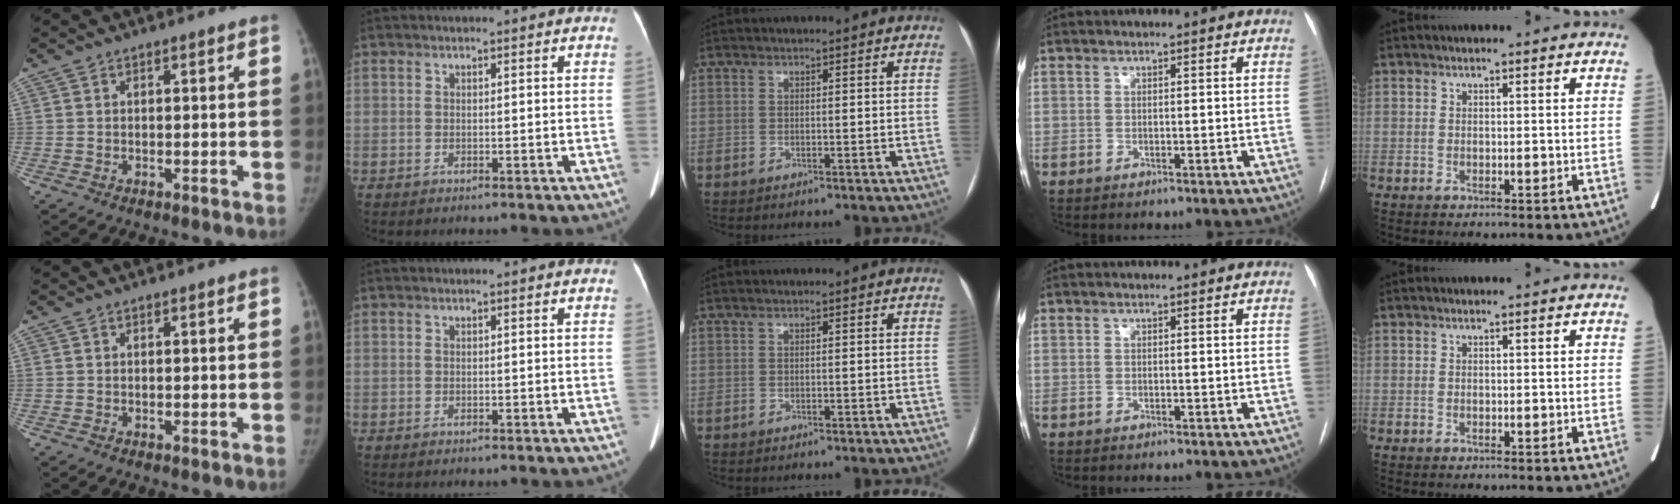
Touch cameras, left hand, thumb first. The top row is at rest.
{}